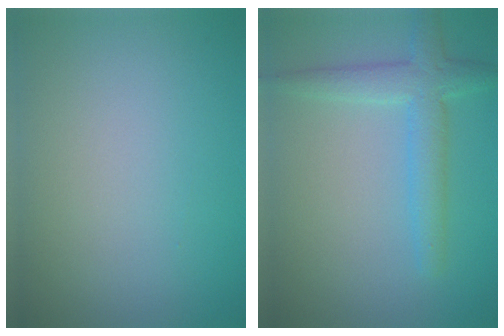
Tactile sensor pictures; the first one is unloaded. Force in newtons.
{"total": 3.5, "press": 3.5, "slide": 0.2}